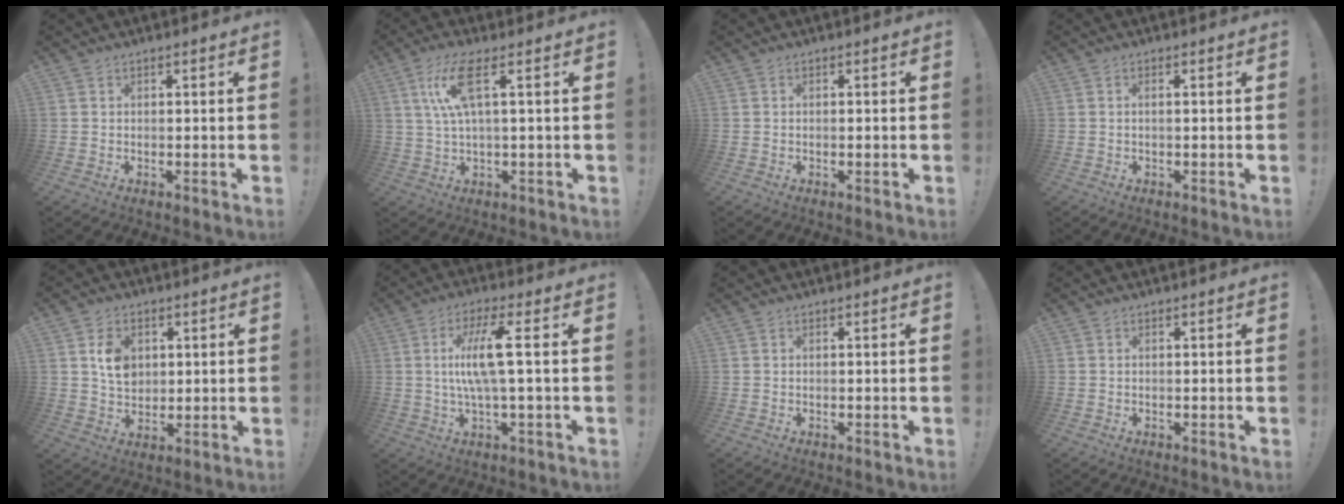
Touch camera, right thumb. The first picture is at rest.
{"total": 9.8, "force": [3.1, 2.2, 9.1], "torque": [-0.171, 0.000, 0.052]}
{"total": 0.6, "force": [-0.3, 0.0, 0.5], "torque": [-0.008, 0.000, -0.005]}
{"total": 1.1, "force": [-0.3, 0.0, 1.0], "torque": [-0.020, 0.001, -0.006]}
{"total": 8.1, "force": [2.1, 6.6, 4.2], "torque": [-0.050, -0.002, 0.039]}
{"total": 11.1, "force": [1.2, 1.1, 11.0], "torque": [-0.217, -0.004, 0.008]}
{"total": 0.0}
{"total": 0.0}